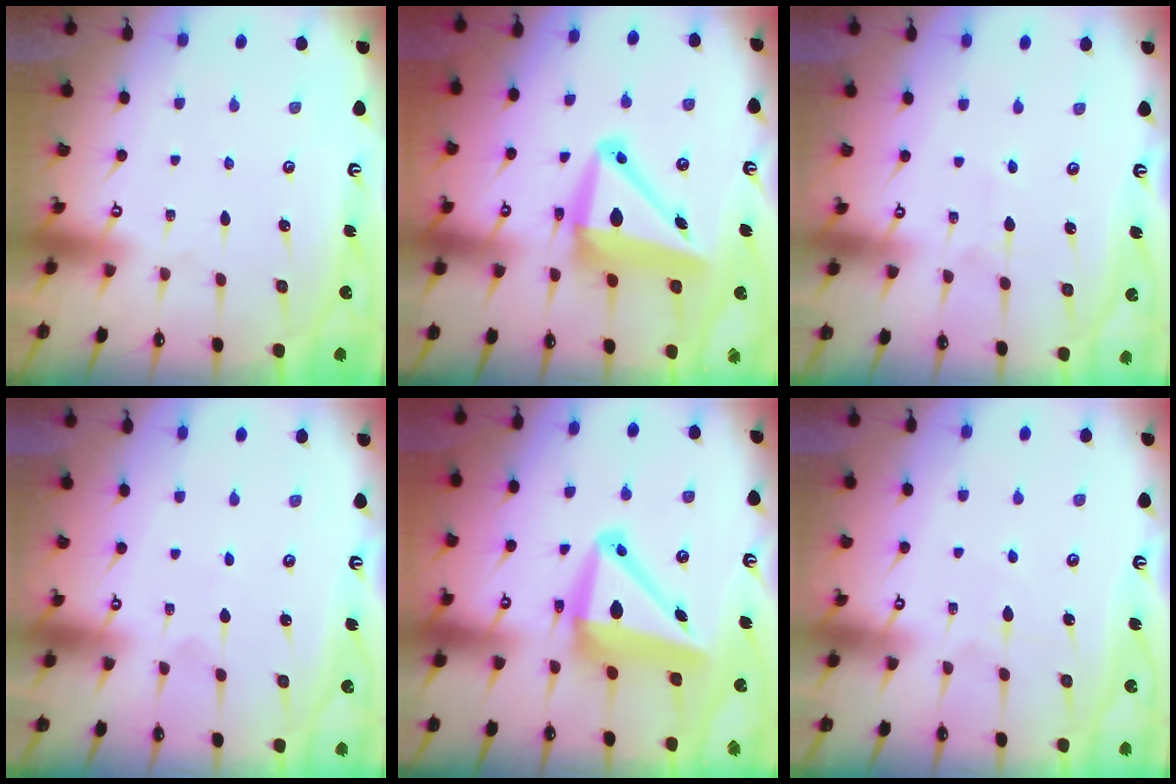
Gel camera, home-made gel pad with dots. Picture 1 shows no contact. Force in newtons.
{"total": 12.6, "press": 12.3, "slide": 2.8}
{"total": 2.8, "press": 2.8, "slide": 0.3}
{"total": 0.0}
{"total": 13.5, "press": 13.2, "slide": 2.8}
{"total": 4.3, "press": 4.2, "slide": 0.4}